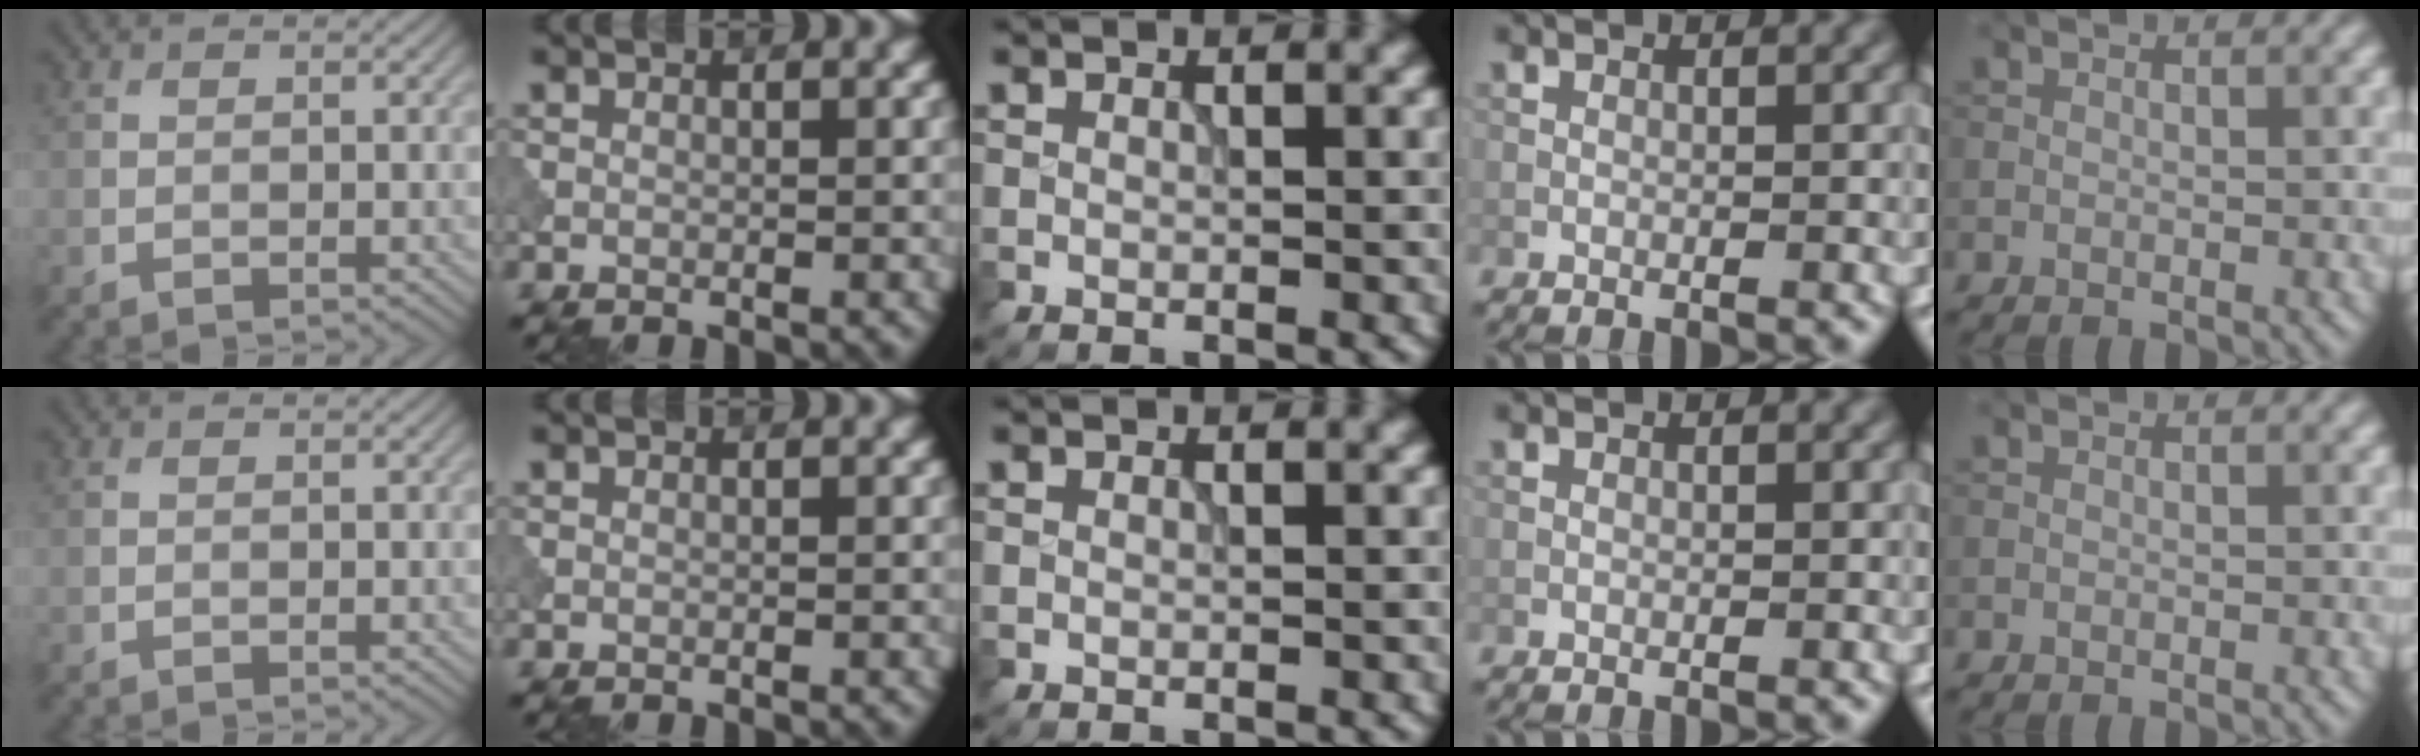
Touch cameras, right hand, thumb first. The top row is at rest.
{}